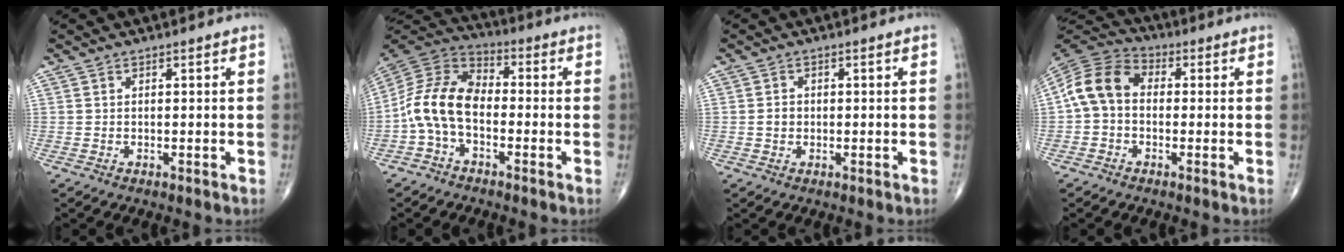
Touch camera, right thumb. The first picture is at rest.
{"total": 11.9, "force": [-2.7, 7.4, 8.8], "torque": [-0.166, 0.043, -0.065]}
{"total": 1.8, "force": [-0.1, 1.6, 0.9], "torque": [-0.010, 0.006, -0.003]}
{"total": 9.9, "force": [-0.2, 7.4, 6.5], "torque": [-0.118, 0.030, -0.020]}